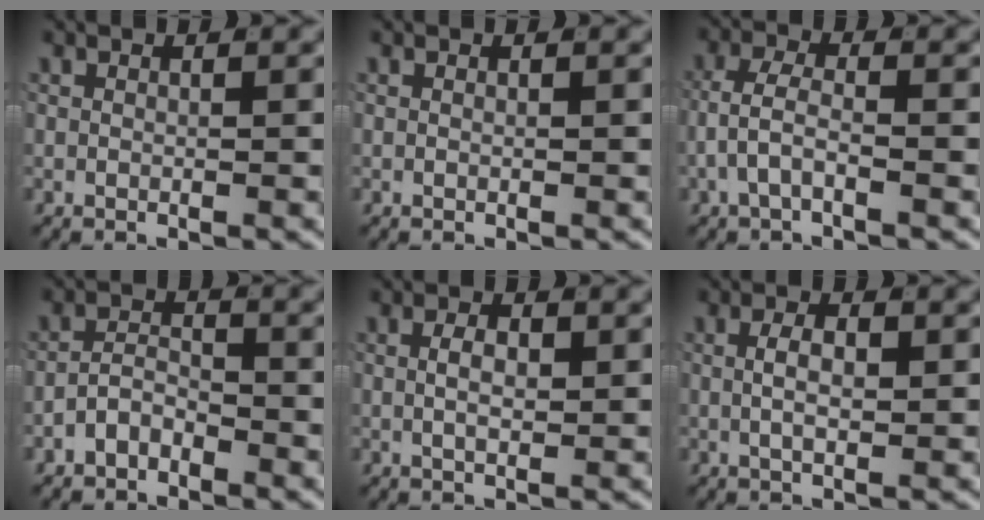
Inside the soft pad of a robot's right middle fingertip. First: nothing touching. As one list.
[{"total": 0.0}, {"total": 3.0, "force": [-1.2, 1.4, 2.4], "torque": [-0.048, -0.003, -0.021]}, {"total": 2.2, "force": [-1.7, 1.2, 0.8], "torque": [-0.003, -0.001, -0.036]}, {"total": 2.1, "force": [0.0, 0.8, 1.9], "torque": [-0.025, -0.004, 0.001]}, {"total": 2.4, "force": [0.0, 0.8, 2.3], "torque": [-0.032, -0.002, -0.001]}]